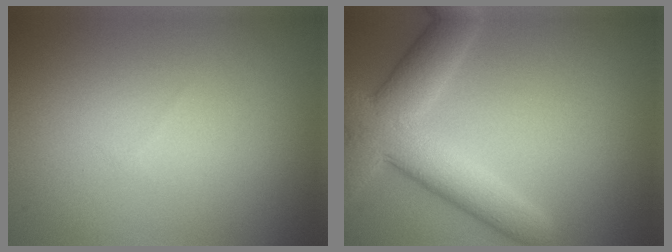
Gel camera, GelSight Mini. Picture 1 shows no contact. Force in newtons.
{"total": 7.5, "press": 7.4, "slide": 0.7}